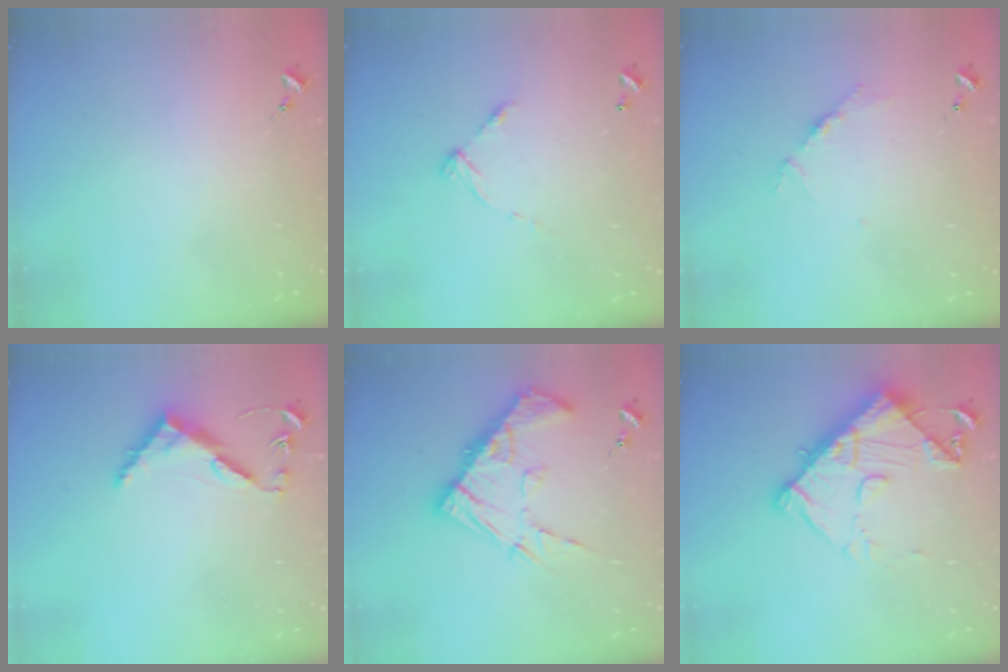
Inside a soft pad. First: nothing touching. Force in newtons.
{"total": 5.8, "press": 5.8, "slide": 0.4}
{"total": 3.9, "press": 3.8, "slide": 0.5}
{"total": 8.2, "press": 8.1, "slide": 0.6}
{"total": 15.9, "press": 15.8, "slide": 1.5}
{"total": 13.6, "press": 13.5, "slide": 1.3}